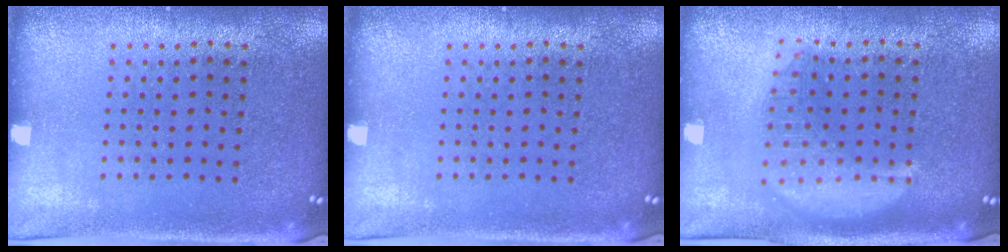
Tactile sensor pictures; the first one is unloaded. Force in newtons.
{"total": 0.0}
{"total": 2.8, "press": 2.8, "slide": 0.3}